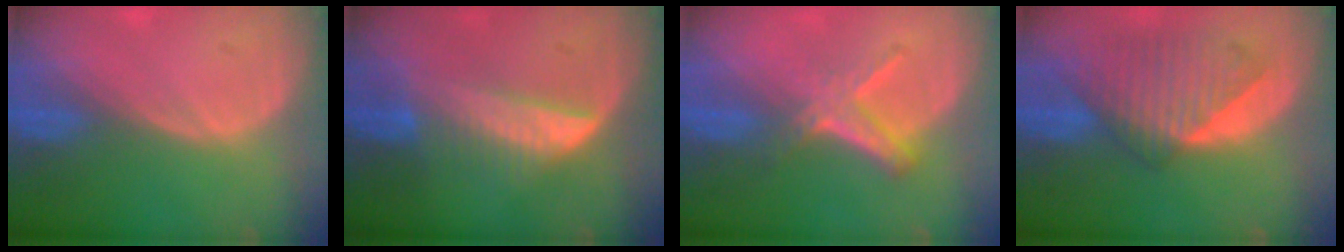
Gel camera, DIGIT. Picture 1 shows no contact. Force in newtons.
{"total": 6.3, "press": 6.2, "slide": 1.0}
{"total": 6.0, "press": 5.2, "slide": 3.1}
{"total": 8.7, "press": 8.1, "slide": 3.1}